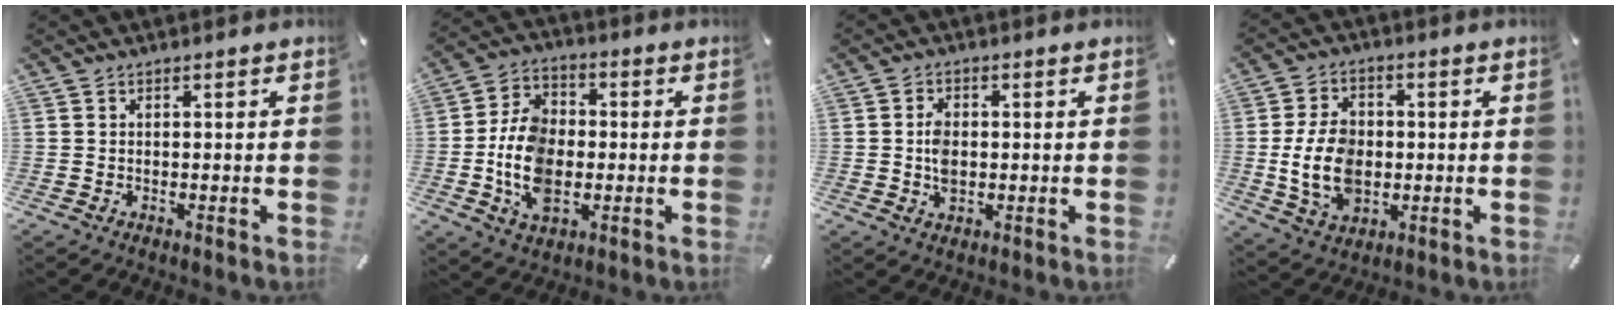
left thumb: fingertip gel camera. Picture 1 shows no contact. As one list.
[{"total": 12.3, "force": [-2.4, 8.9, 8.2], "torque": [-0.195, 0.012, -0.042]}, {"total": 4.7, "force": [-0.1, 3.2, 3.4], "torque": [-0.063, 0.002, -0.005]}, {"total": 12.2, "force": [-0.8, 9.0, 8.1], "torque": [-0.175, 0.004, -0.014]}]